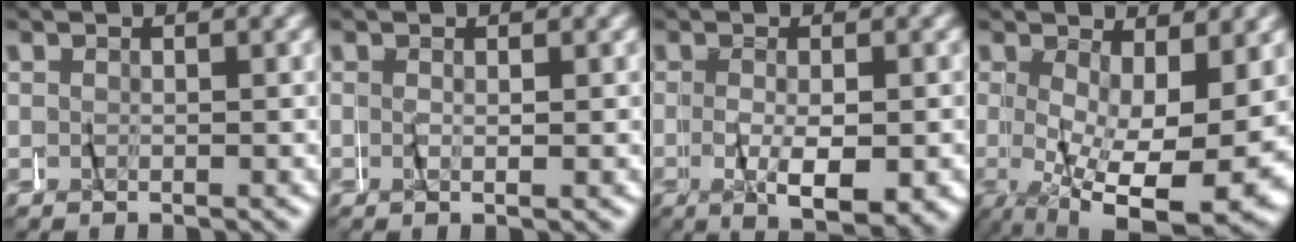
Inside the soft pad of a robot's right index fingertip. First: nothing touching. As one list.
[{"total": 0.5, "force": [0.0, -0.5, 0.1], "torque": [-0.010, -0.001, 0.001]}, {"total": 5.7, "force": [-2.1, 1.9, 5.0], "torque": [-0.079, -0.016, -0.024]}, {"total": 11.1, "force": [-2.7, 3.8, 10.1], "torque": [-0.148, -0.036, -0.020]}]